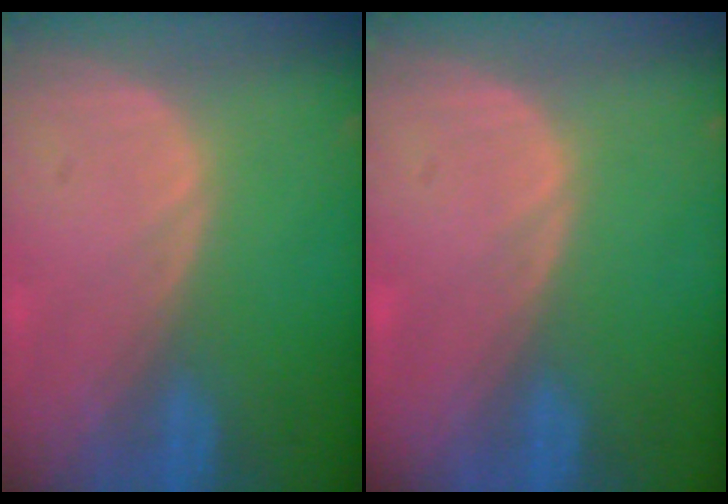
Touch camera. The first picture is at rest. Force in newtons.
{"total": 0.0}